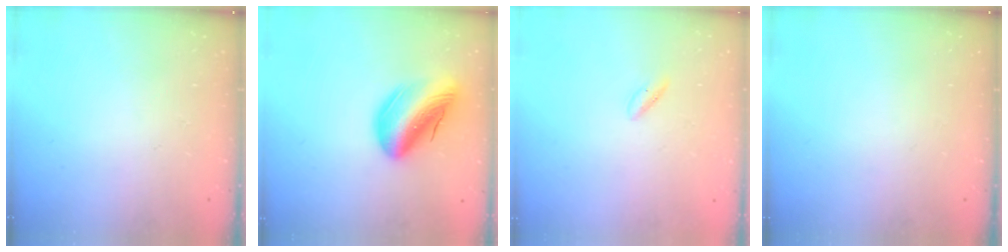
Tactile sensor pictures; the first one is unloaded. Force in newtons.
{"total": 16.0, "press": 15.5, "slide": 4.1}
{"total": 1.5, "press": 1.2, "slide": 0.9}
{"total": 0.0}